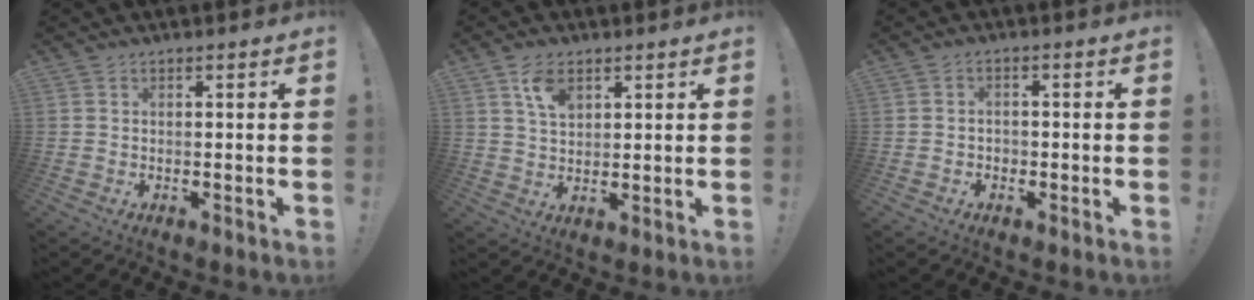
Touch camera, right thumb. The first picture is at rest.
{"total": 7.4, "force": [4.1, 4.7, 3.9], "torque": [-0.055, -0.013, 0.075]}
{"total": 2.2, "force": [-1.0, 1.7, 1.0], "torque": [-0.016, 0.006, -0.018]}